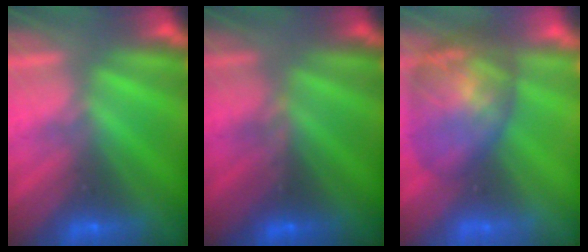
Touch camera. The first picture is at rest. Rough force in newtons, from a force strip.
{"total": 2.9}
{"total": 7.4}